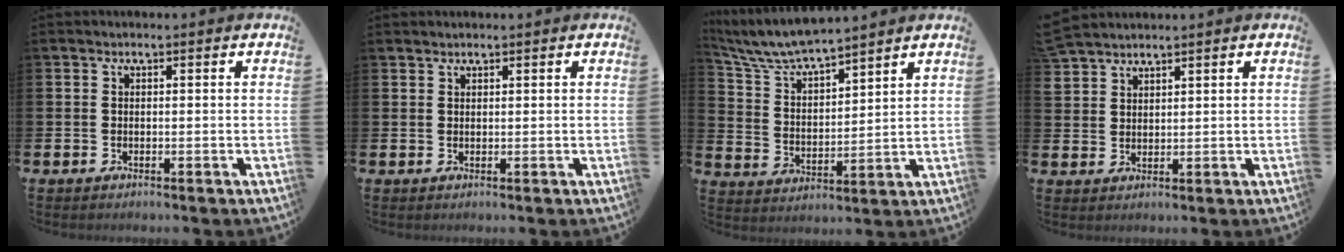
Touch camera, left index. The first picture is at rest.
{"total": 1.0, "force": [1.0, 0.2, -0.1], "torque": [0.009, -0.002, 0.017]}
{"total": 6.9, "force": [6.7, 0.6, 1.6], "torque": [-0.057, -0.044, 0.116]}
{"total": 3.3, "force": [3.2, 0.5, -0.4], "torque": [0.008, -0.016, 0.060]}